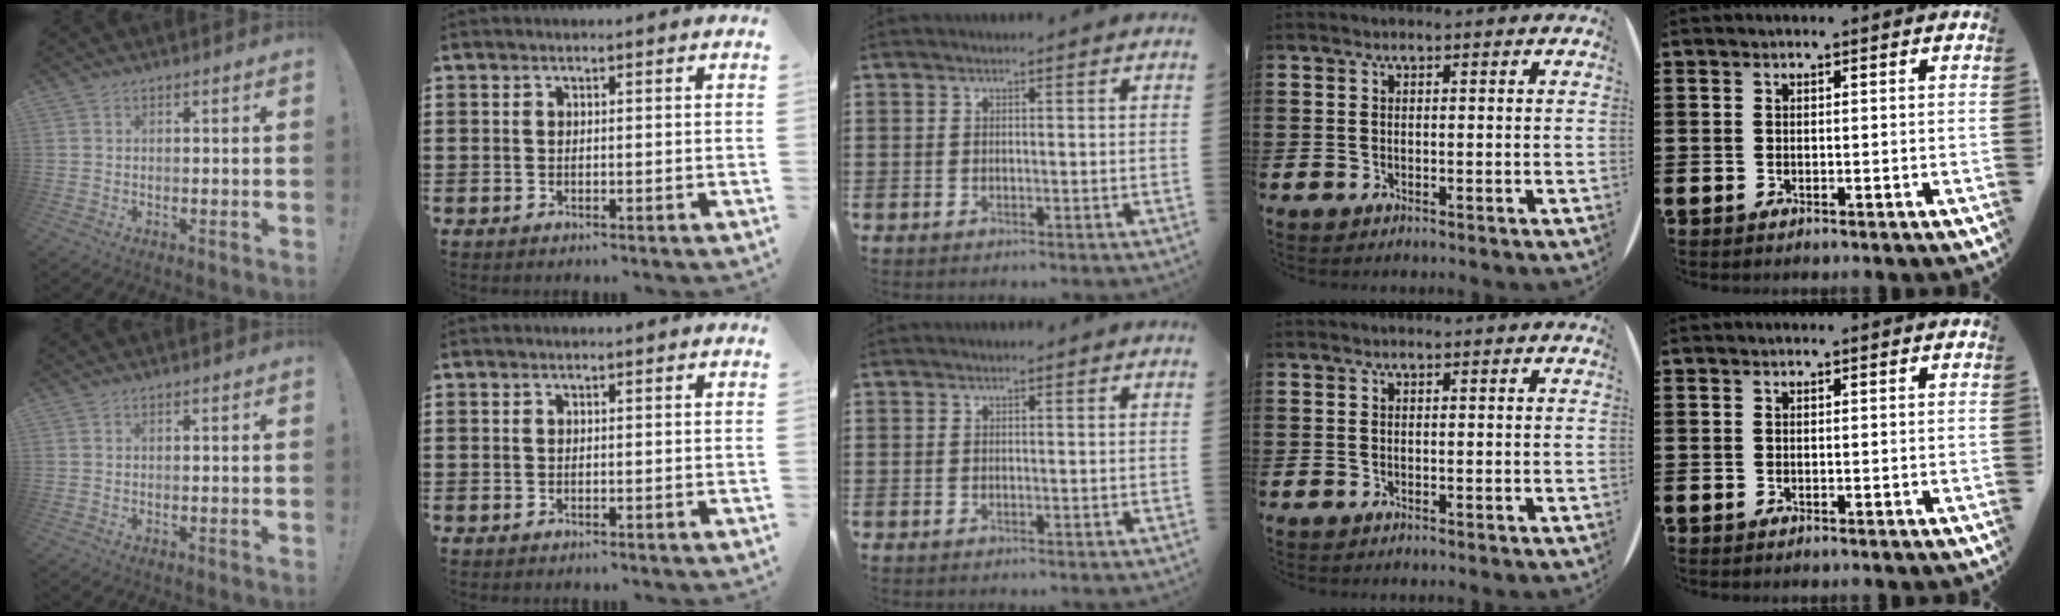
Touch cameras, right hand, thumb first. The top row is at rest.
{}